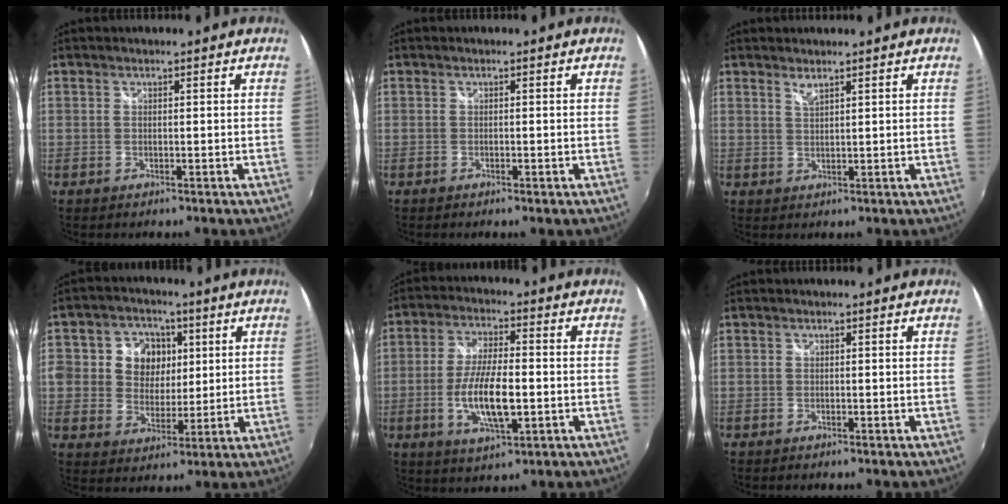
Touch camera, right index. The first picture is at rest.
{"total": 0.7, "force": [-0.4, 0.2, 0.5], "torque": [-0.010, 0.002, -0.004]}
{"total": 1.6, "force": [1.3, 0.1, 0.9], "torque": [-0.016, 0.000, 0.022]}
{"total": 12.2, "force": [2.1, 10.9, 5.1], "torque": [-0.138, 0.033, 0.040]}
{"total": 11.1, "force": [-2.5, 3.6, 10.2], "torque": [-0.201, -0.008, -0.044]}
{"total": 0.0}